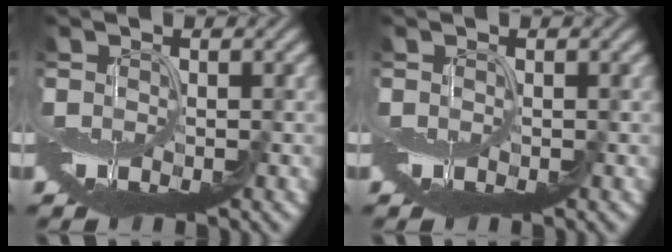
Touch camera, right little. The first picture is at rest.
{"total": 0.0}